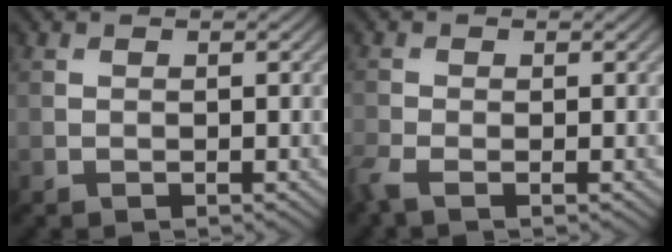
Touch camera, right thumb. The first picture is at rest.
{"total": 2.2, "force": [-1.6, 0.5, 1.5], "torque": [-0.047, -0.007, -0.042]}